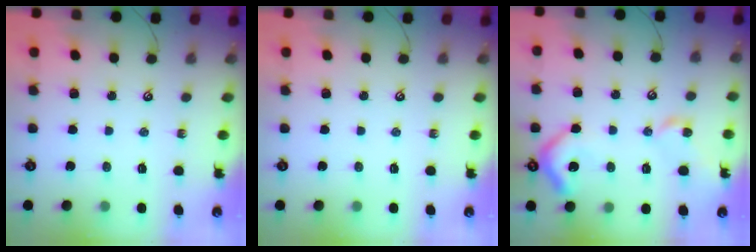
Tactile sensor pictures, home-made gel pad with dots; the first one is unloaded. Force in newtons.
{"total": 0.0}
{"total": 9.3, "press": 9.2, "slide": 1.2}